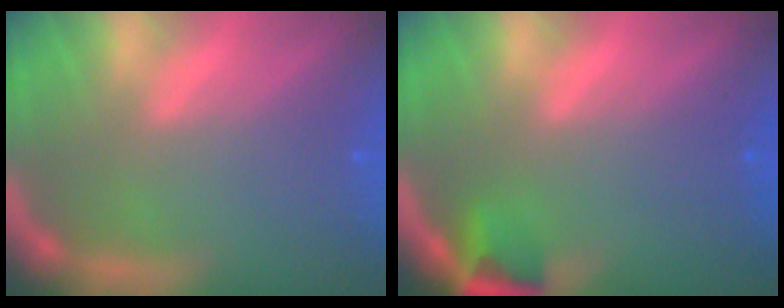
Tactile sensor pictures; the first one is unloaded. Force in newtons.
{"total": 2.4}